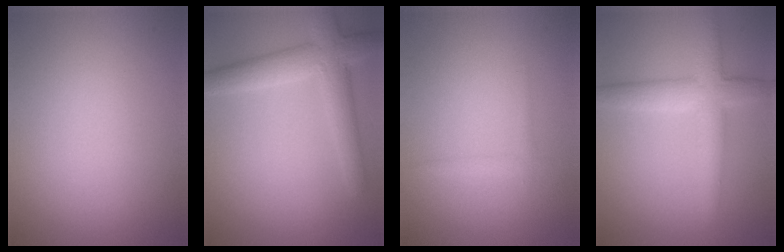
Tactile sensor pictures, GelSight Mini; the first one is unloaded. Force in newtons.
{"total": 4.8, "press": 4.8, "slide": 0.2}
{"total": 0.8, "press": 0.8, "slide": 0.1}
{"total": 4.5, "press": 4.5, "slide": 0.1}